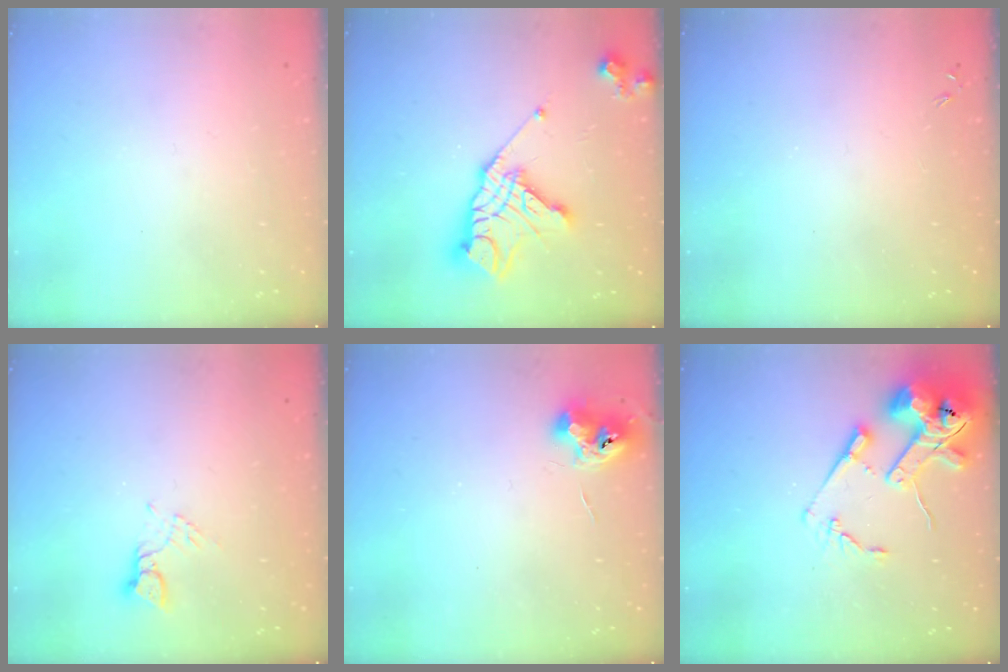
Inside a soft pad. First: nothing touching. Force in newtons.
{"total": 17.5, "press": 17.4, "slide": 1.6}
{"total": 0.0}
{"total": 2.6, "press": 2.6, "slide": 0.1}
{"total": 9.1, "press": 9.1, "slide": 0.4}
{"total": 16.0, "press": 15.8, "slide": 2.2}